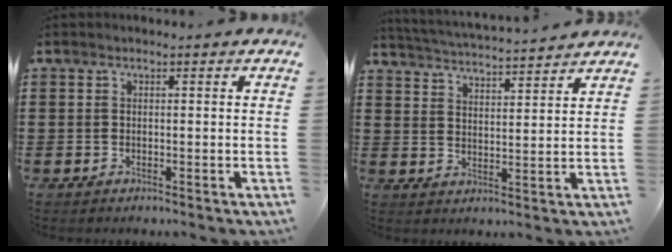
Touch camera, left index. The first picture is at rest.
{"total": 3.4, "force": [3.4, -0.5, 0.1], "torque": [-0.021, -0.029, 0.054]}